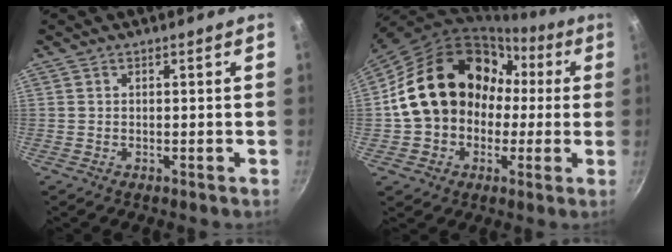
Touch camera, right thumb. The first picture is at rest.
{"total": 19.5, "force": [0.7, 16.0, 11.1], "torque": [-0.161, 0.062, 0.018]}